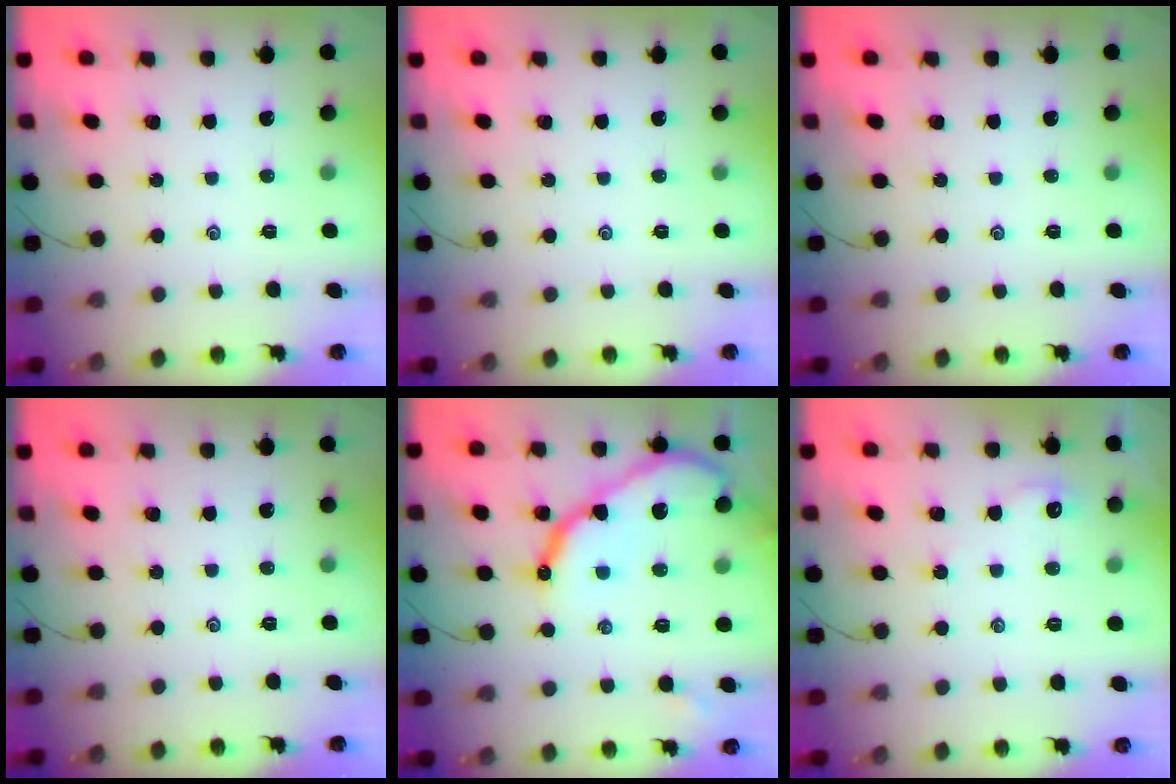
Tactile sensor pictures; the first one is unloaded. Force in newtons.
{"total": 0.0}
{"total": 0.0}
{"total": 0.0}
{"total": 13.6, "press": 13.6, "slide": 1.3}
{"total": 1.8, "press": 1.8, "slide": 0.3}